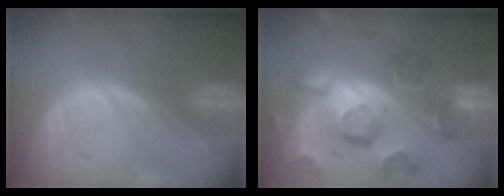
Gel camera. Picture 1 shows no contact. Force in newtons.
{"total": 12.3, "press": 10.7, "slide": 6.1}